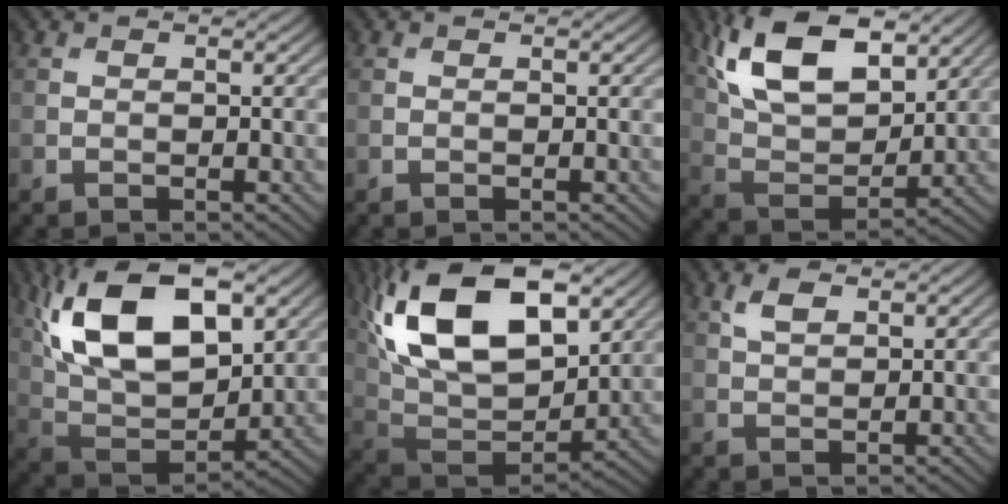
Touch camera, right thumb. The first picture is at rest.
{"total": 0.0}
{"total": 14.9, "force": [8.2, 7.1, 10.3], "torque": [-0.212, 0.005, 0.134]}
{"total": 16.8, "force": [6.5, 8.9, 12.7], "torque": [-0.257, 0.014, 0.117]}
{"total": 19.5, "force": [8.1, 10.9, 14.1], "torque": [-0.286, 0.031, 0.132]}
{"total": 2.6, "force": [1.4, 1.3, 1.8], "torque": [-0.044, 0.004, 0.029]}